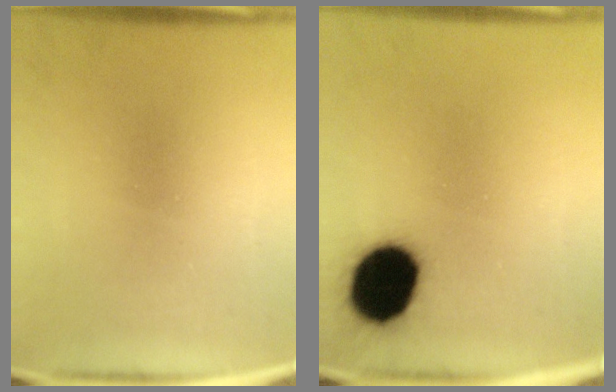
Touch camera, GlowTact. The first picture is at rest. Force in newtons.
{"total": 16.5}